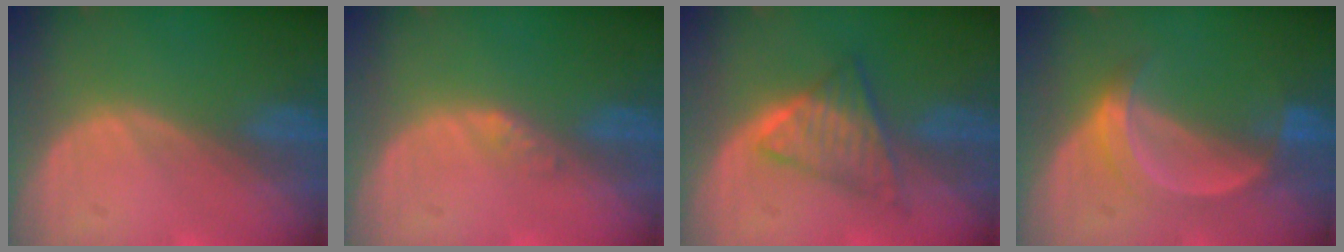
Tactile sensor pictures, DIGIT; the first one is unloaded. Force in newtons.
{"total": 1.2, "press": 1.2, "slide": 0.1}
{"total": 6.7, "press": 6.0, "slide": 3.0}
{"total": 5.0, "press": 5.0, "slide": 0.2}